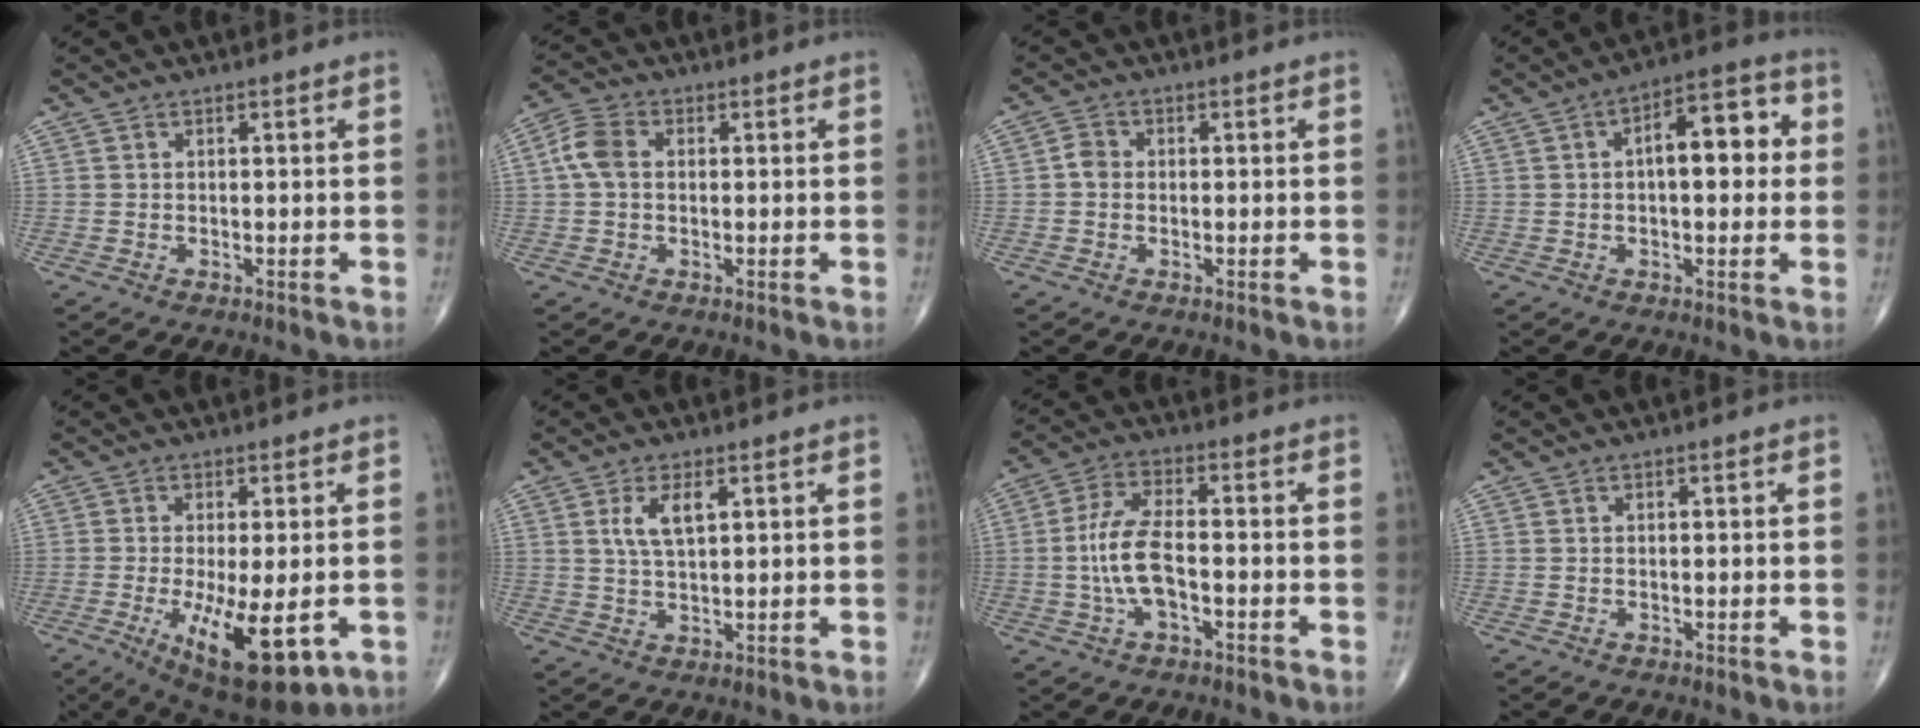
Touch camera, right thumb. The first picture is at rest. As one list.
[{"total": 5.4, "force": [0.5, 3.7, 3.9], "torque": [-0.088, 0.017, 0.004]}, {"total": 2.2, "force": [-0.2, 1.8, 1.2], "torque": [-0.015, 0.006, -0.010]}, {"total": 11.5, "force": [1.5, 5.2, 10.2], "torque": [-0.121, 0.026, 0.015]}, {"total": 14.3, "force": [-4.1, 4.9, 12.9], "torque": [-0.207, -0.024, -0.048]}, {"total": 5.1, "force": [1.8, 2.0, 4.3], "torque": [-0.082, -0.005, 0.038]}, {"total": 8.6, "force": [-1.6, 3.5, 7.7], "torque": [-0.167, 0.023, -0.034]}, {"total": 0.0}]